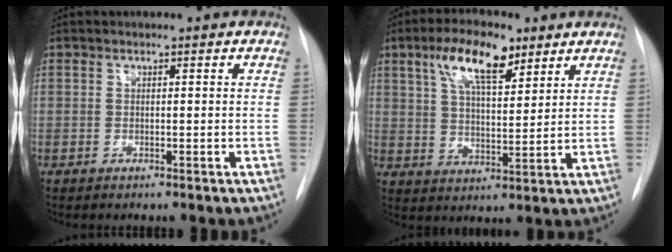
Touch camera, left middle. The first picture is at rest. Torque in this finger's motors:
{"motor_torque": [0.38, -0.33, 0.33, 0.05]}